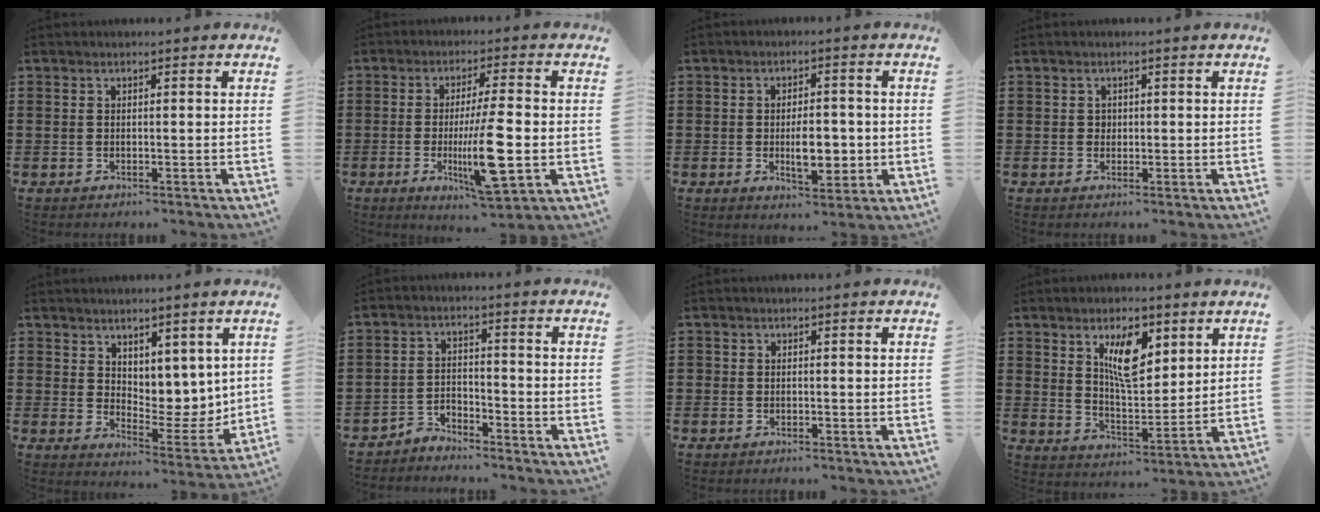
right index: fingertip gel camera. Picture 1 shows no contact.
{"total": 11.4, "force": [-2.2, 1.6, 11.1], "torque": [-0.216, -0.021, -0.043]}
{"total": 6.3, "force": [-1.0, 3.0, 5.4], "torque": [-0.087, -0.001, -0.022]}
{"total": 0.8, "force": [0.2, 0.8, 0.3], "torque": [-0.007, 0.003, 0.004]}
{"total": 6.0, "force": [4.5, 3.8, 1.2], "torque": [-0.043, -0.030, 0.088]}
{"total": 3.2, "force": [-3.2, 0.6, -0.2], "torque": [-0.004, 0.006, -0.067]}
{"total": 0.5, "force": [-0.3, 0.4, 0.1], "torque": [-0.003, 0.003, -0.006]}
{"total": 9.3, "force": [4.6, 4.1, 7.0], "torque": [-0.119, -0.004, 0.075]}